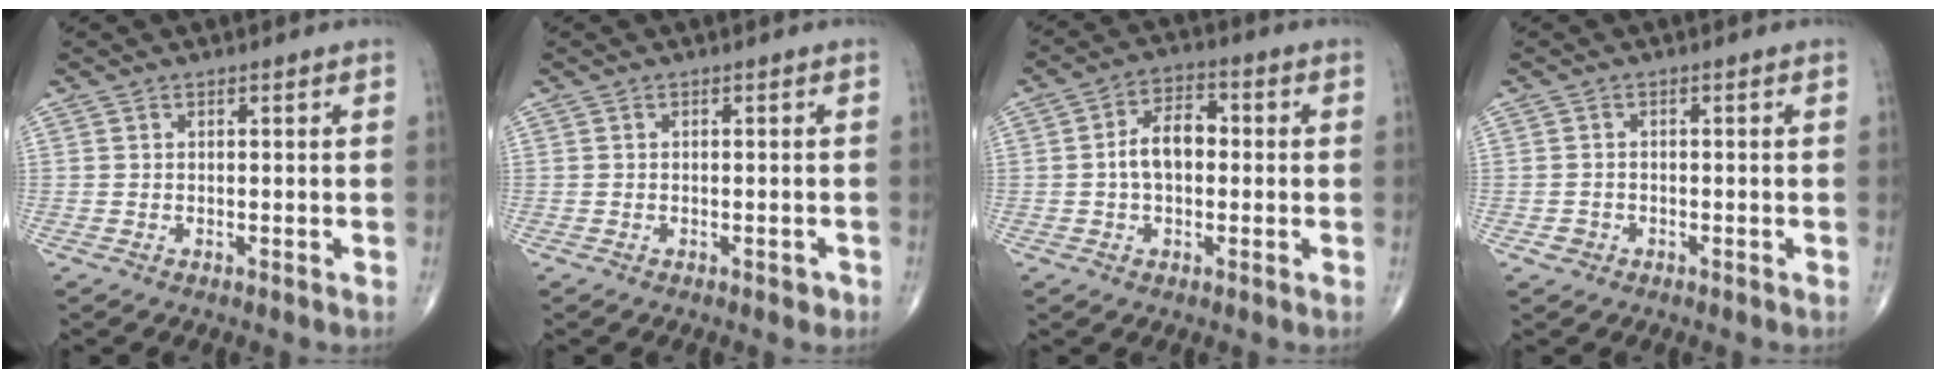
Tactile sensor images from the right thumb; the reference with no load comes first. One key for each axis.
{"total": 1.0, "fx": -0.6, "fy": 0.6, "fz": 0.6, "tx": -0.004, "ty": 0.001, "tz": -0.008}
{"total": 7.6, "fx": -0.1, "fy": 4.7, "fz": 6.0, "tx": -0.096, "ty": 0.024, "tz": -0.011}
{"total": 1.4, "fx": -0.7, "fy": 1.2, "fz": 0.3, "tx": -0.001, "ty": 0.007, "tz": -0.014}